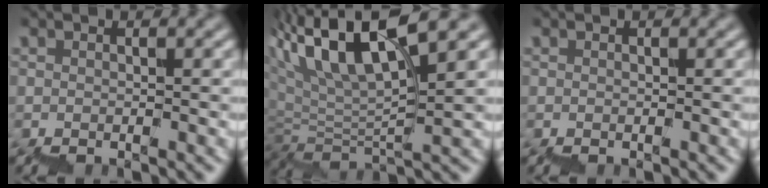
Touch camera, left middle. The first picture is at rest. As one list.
[{"total": 8.7, "force": [6.3, 1.4, 5.8], "torque": [-0.107, 0.027, 0.124]}, {"total": 0.0}]